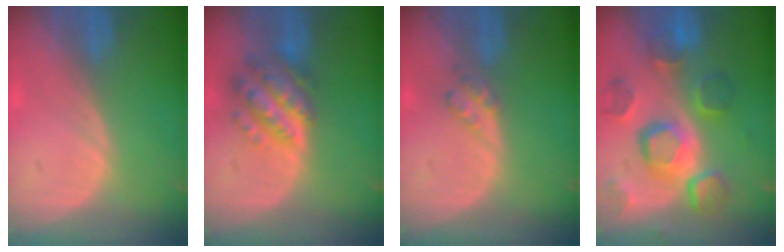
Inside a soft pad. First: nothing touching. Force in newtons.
{"total": 7.7, "press": 7.7, "slide": 0.5}
{"total": 2.4, "press": 2.4, "slide": 0.2}
{"total": 12.2, "press": 10.6, "slide": 6.0}